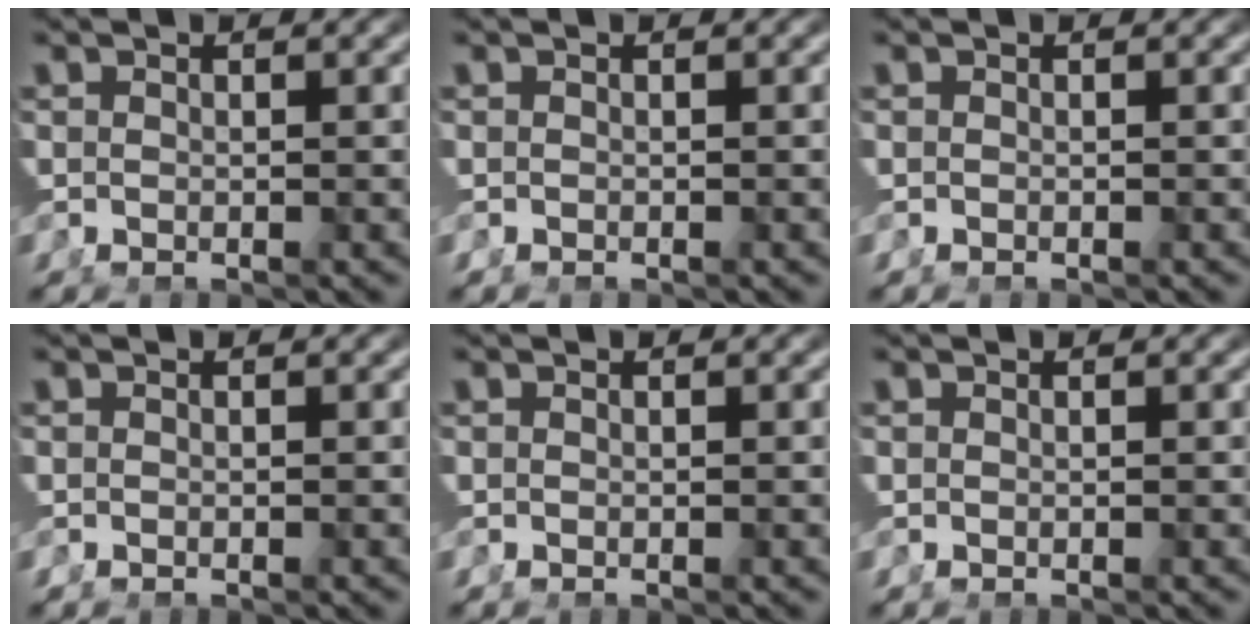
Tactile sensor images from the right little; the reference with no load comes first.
{"total": 0.0}
{"total": 0.0}
{"total": 0.0}
{"total": 0.0}
{"total": 0.0}